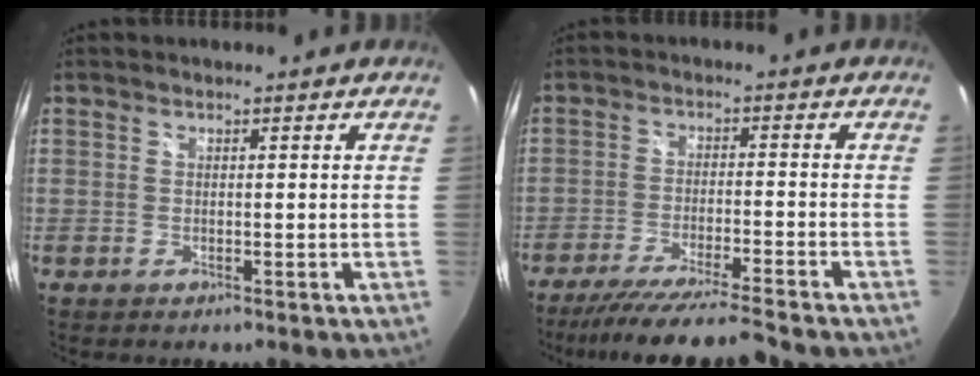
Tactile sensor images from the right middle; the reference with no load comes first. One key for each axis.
{"total": 12.7, "fx": -11.3, "fy": -0.6, "fz": 5.8, "tx": -0.120, "ty": -0.020, "tz": -0.187}